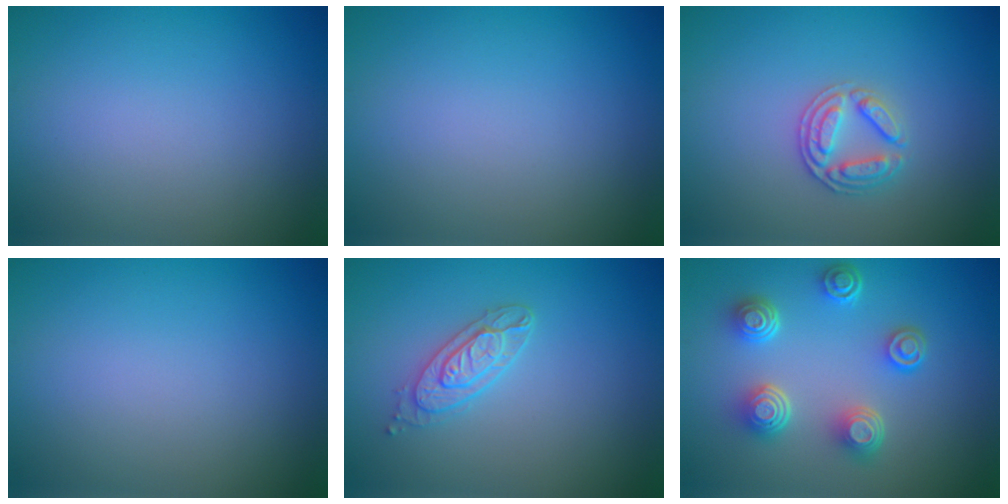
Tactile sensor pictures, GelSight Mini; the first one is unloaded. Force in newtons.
{"total": 0.0}
{"total": 2.6, "press": 2.5, "slide": 0.6}
{"total": 0.0}
{"total": 2.6, "press": 2.4, "slide": 1.1}
{"total": 5.1, "press": 3.8, "slide": 3.4}